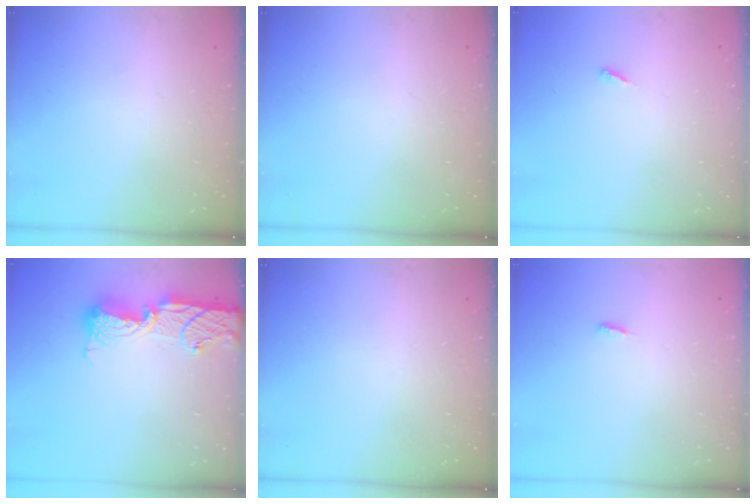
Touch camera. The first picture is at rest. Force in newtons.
{"total": 0.0}
{"total": 2.5, "press": 2.5, "slide": 0.1}
{"total": 16.2, "press": 16.2, "slide": 1.1}
{"total": 0.0}
{"total": 4.9, "press": 4.2, "slide": 2.5}